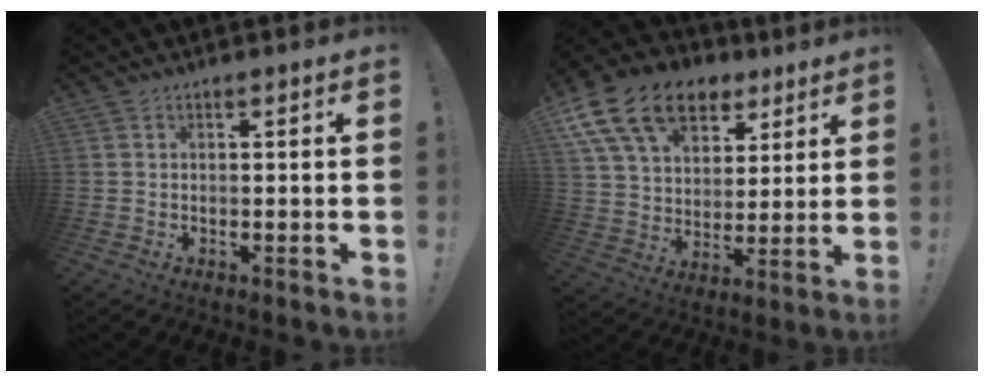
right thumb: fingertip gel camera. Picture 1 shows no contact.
{"total": 19.8, "force": [10.6, 12.8, 10.8], "torque": [-0.173, -0.053, 0.195]}